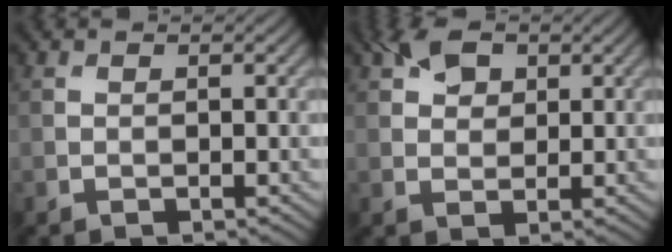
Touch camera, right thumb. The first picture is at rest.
{"total": 4.2, "force": [2.2, 2.8, 2.3], "torque": [-0.045, 0.005, 0.037]}